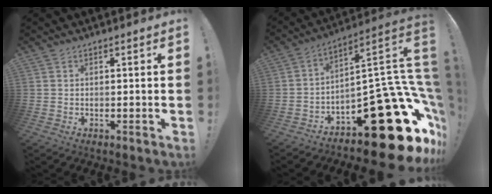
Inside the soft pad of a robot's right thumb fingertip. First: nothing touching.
{"total": 26.6, "force": [-12.0, 11.1, 21.0], "torque": [-0.211, 0.045, -0.176]}